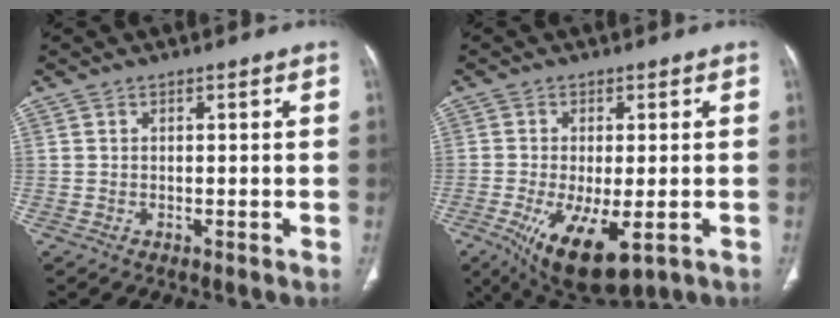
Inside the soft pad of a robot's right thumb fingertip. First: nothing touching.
{"total": 13.0, "force": [-5.0, 5.1, 10.9], "torque": [-0.195, -0.019, -0.066]}